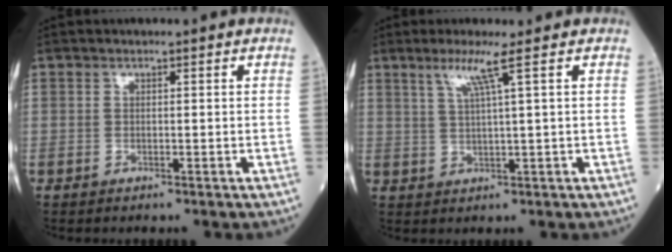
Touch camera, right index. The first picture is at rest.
{"total": 4.2, "force": [2.2, -1.1, 3.4], "torque": [-0.072, -0.004, 0.046]}